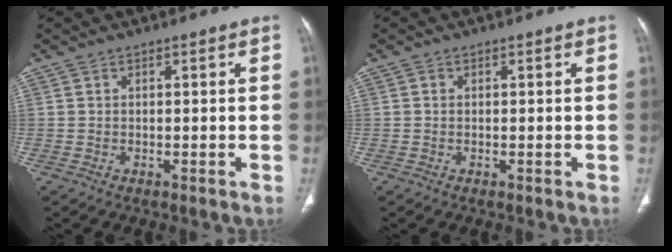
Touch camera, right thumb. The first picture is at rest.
{"total": 0.0}